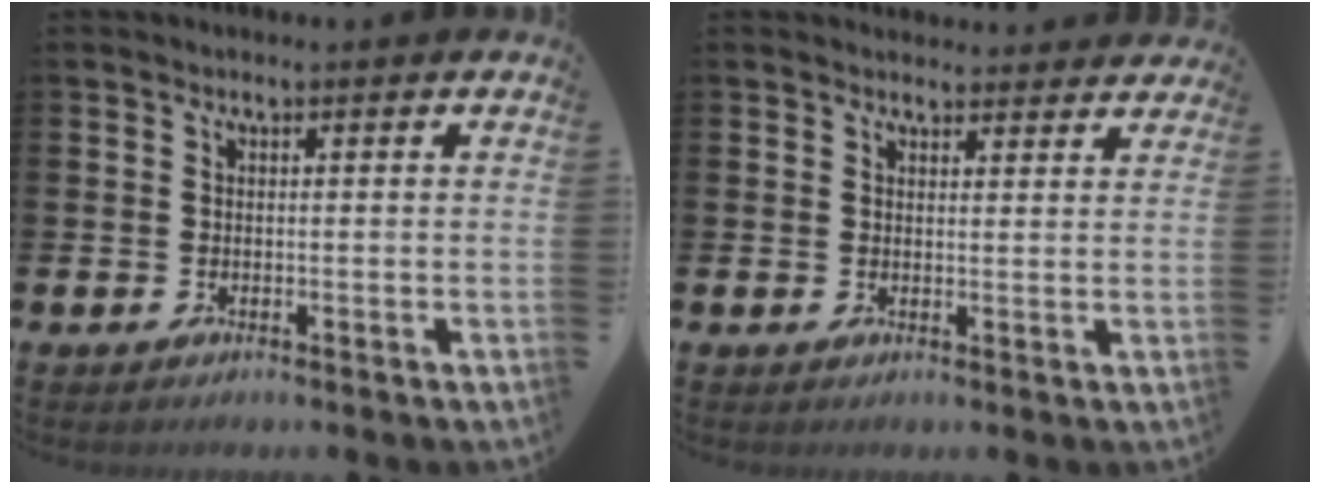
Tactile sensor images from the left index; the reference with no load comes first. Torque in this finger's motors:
{"motor_torque": [0.09, -1.79, -0.07, -0.02]}